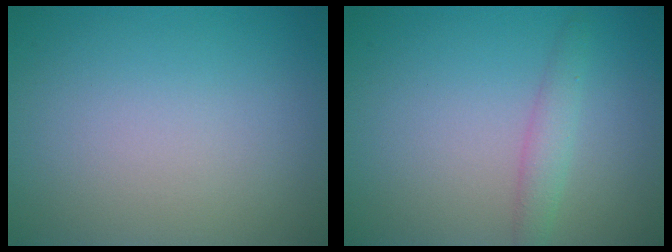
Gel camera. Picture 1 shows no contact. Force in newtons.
{"total": 1.8, "press": 1.7, "slide": 0.2}